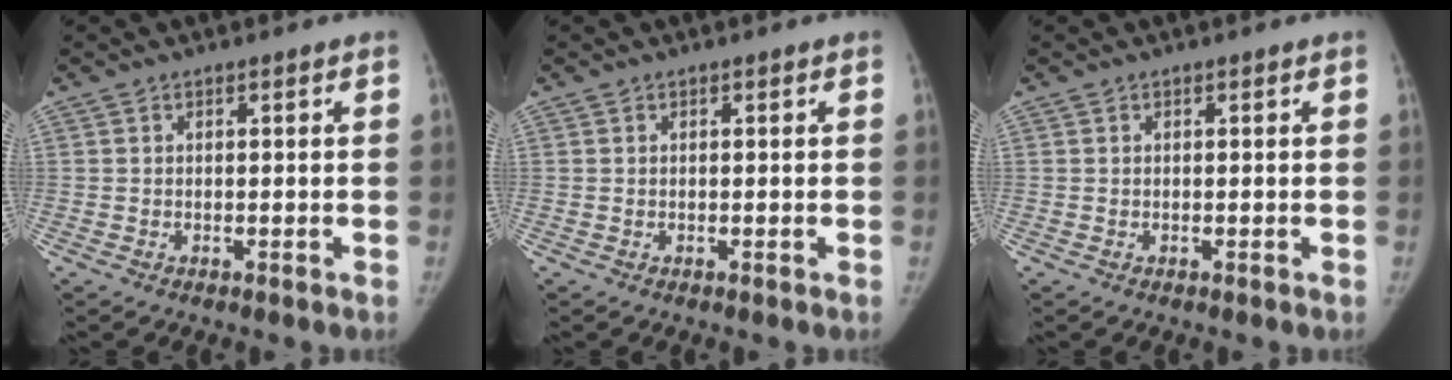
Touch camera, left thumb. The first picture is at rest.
{"total": 0.0}
{"total": 0.0}